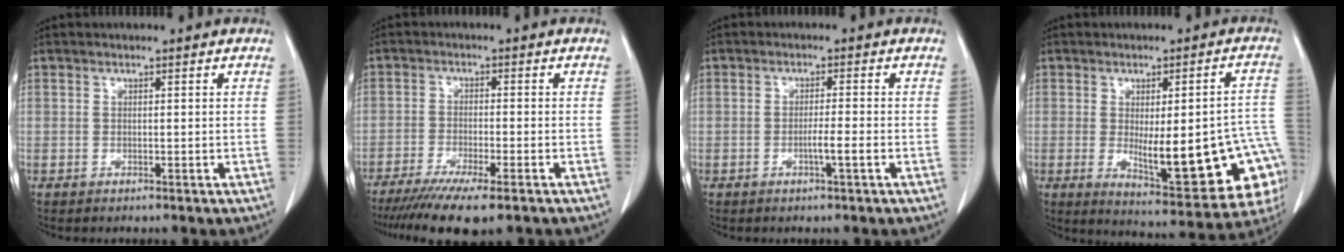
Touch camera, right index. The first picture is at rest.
{"total": 11.0, "force": [-8.2, 1.1, 7.2], "torque": [-0.108, -0.024, -0.127]}
{"total": 2.8, "force": [-1.0, -0.3, 2.5], "torque": [-0.043, -0.002, -0.019]}
{"total": 19.7, "force": [-4.3, 5.0, 18.6], "torque": [-0.158, 0.012, -0.032]}